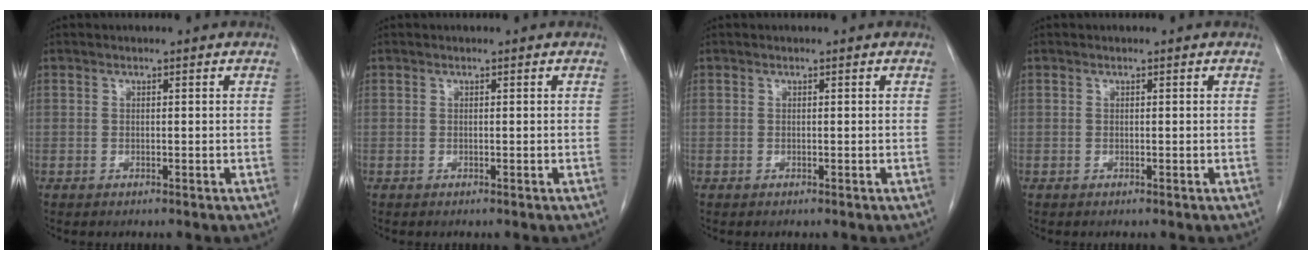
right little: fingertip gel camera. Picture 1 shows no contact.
{"total": 0.0}
{"total": 0.0}
{"total": 0.0}